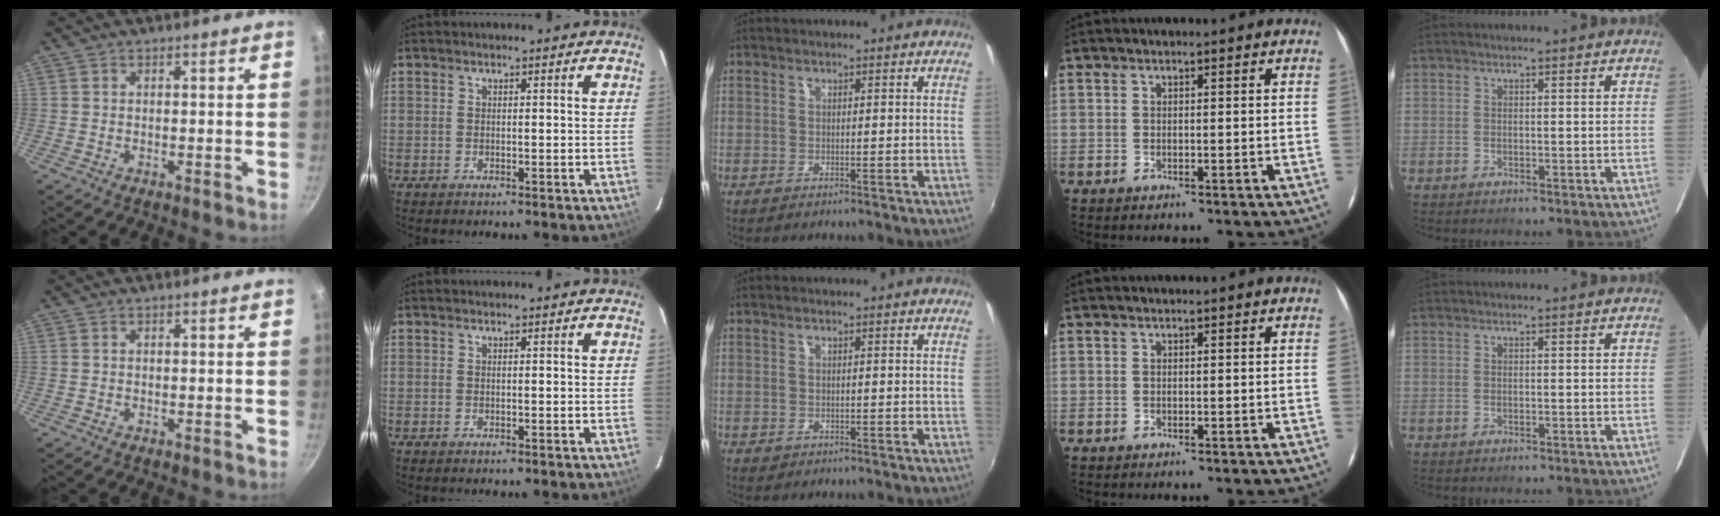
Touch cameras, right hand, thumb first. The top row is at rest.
{"middle": {"total": 0.5, "force": [-0.2, 0.5, 0.1], "torque": [0.000, -0.003, -0.003]}}